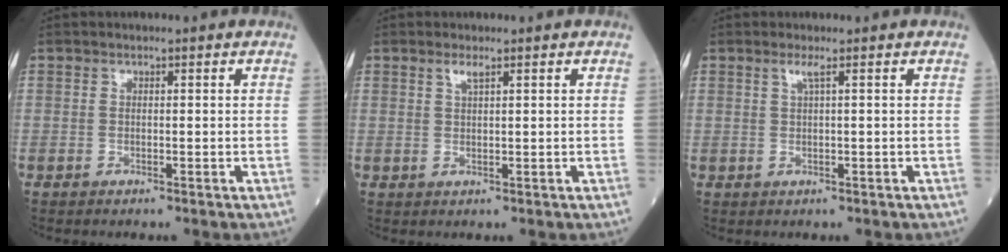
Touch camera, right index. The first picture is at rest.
{"total": 1.4, "force": [0.9, -0.1, 1.1], "torque": [-0.026, 0.001, 0.018]}
{"total": 1.3, "force": [0.5, -0.4, 1.1], "torque": [-0.030, 0.002, 0.014]}